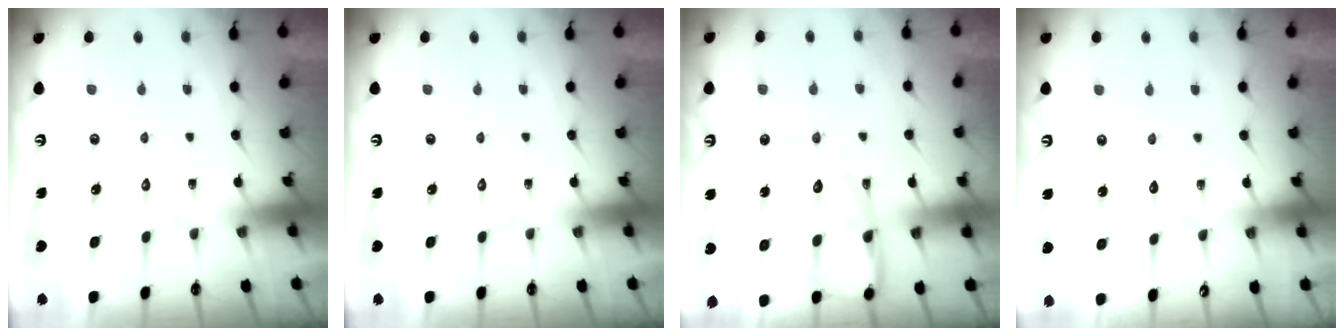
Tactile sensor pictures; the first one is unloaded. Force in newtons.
{"total": 0.0}
{"total": 12.9, "press": 12.9, "slide": 1.1}
{"total": 2.9, "press": 2.9, "slide": 0.3}